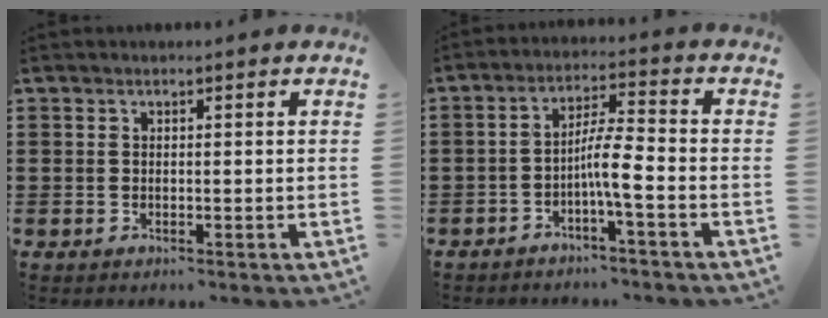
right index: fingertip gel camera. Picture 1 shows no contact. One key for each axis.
{"total": 5.9, "fx": -2.1, "fy": 0.5, "fz": 5.4, "tx": -0.103, "ty": 0.003, "tz": -0.045}